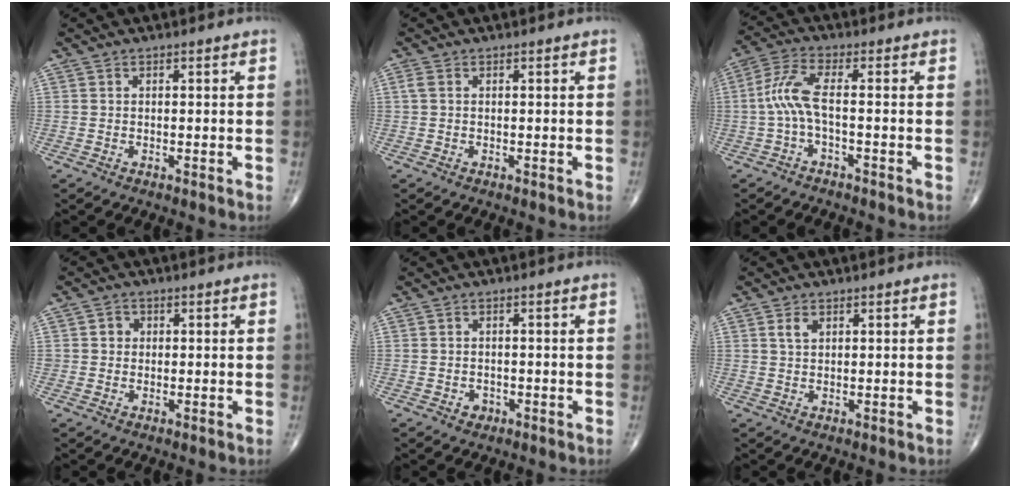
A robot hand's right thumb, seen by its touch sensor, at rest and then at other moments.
{"total": 1.2, "force": [0.2, 0.7, 0.9], "torque": [-0.026, 0.006, 0.006]}
{"total": 6.3, "force": [-1.0, 1.5, 6.1], "torque": [-0.152, 0.027, -0.027]}
{"total": 2.2, "force": [0.3, 2.0, 0.7], "torque": [0.004, 0.004, 0.001]}
{"total": 1.6, "force": [-0.7, 1.3, 0.5], "torque": [0.001, 0.006, -0.007]}
{"total": 2.1, "force": [0.9, 1.2, 1.4], "torque": [-0.026, 0.000, 0.020]}